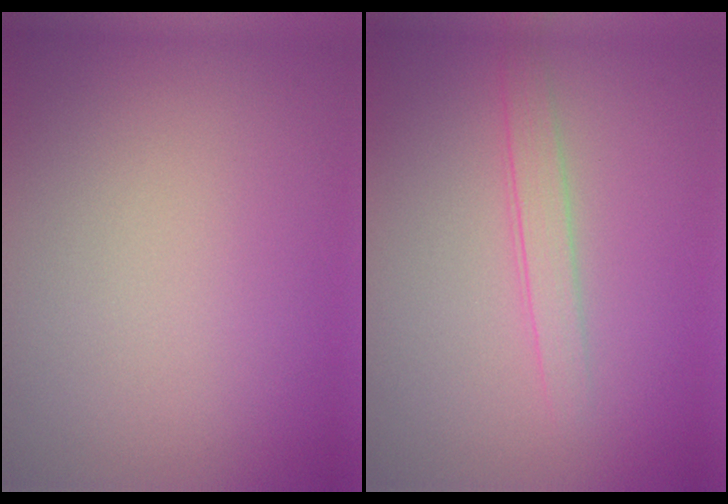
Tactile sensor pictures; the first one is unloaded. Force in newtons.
{"total": 1.7, "press": 1.7, "slide": 0.1}